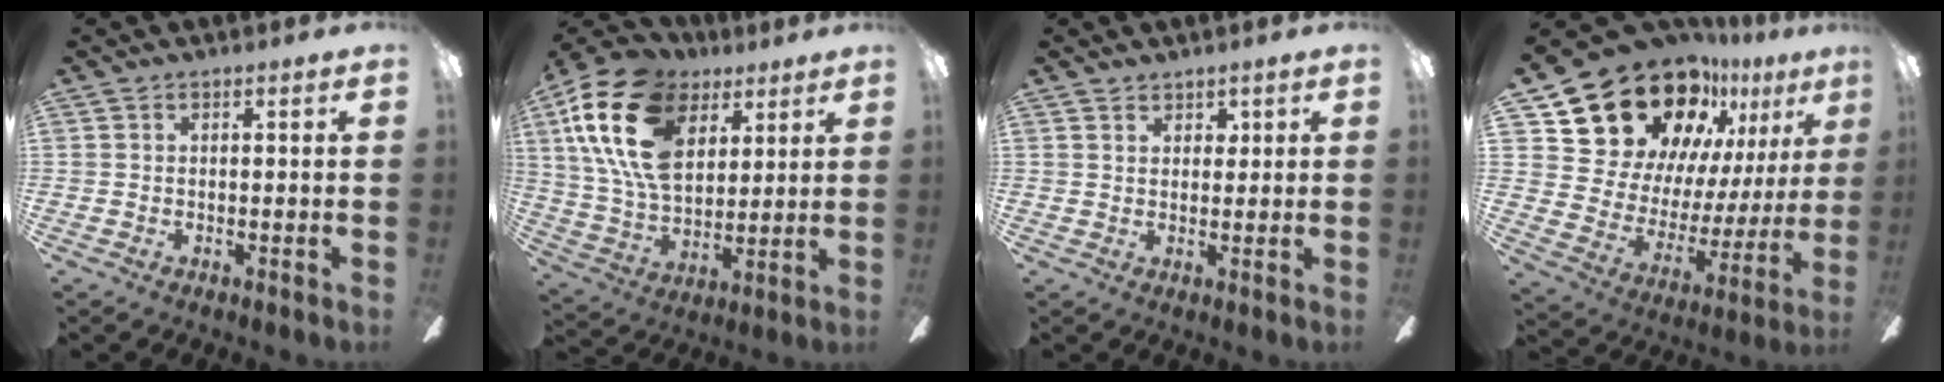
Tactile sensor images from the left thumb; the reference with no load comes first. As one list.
[{"total": 22.1, "force": [10.0, 13.9, 14.0], "torque": [-0.290, -0.029, 0.177]}, {"total": 2.3, "force": [1.6, 1.5, 0.4], "torque": [-0.003, -0.001, 0.029]}, {"total": 24.6, "force": [18.3, 13.6, 9.3], "torque": [-0.157, -0.134, 0.352]}]